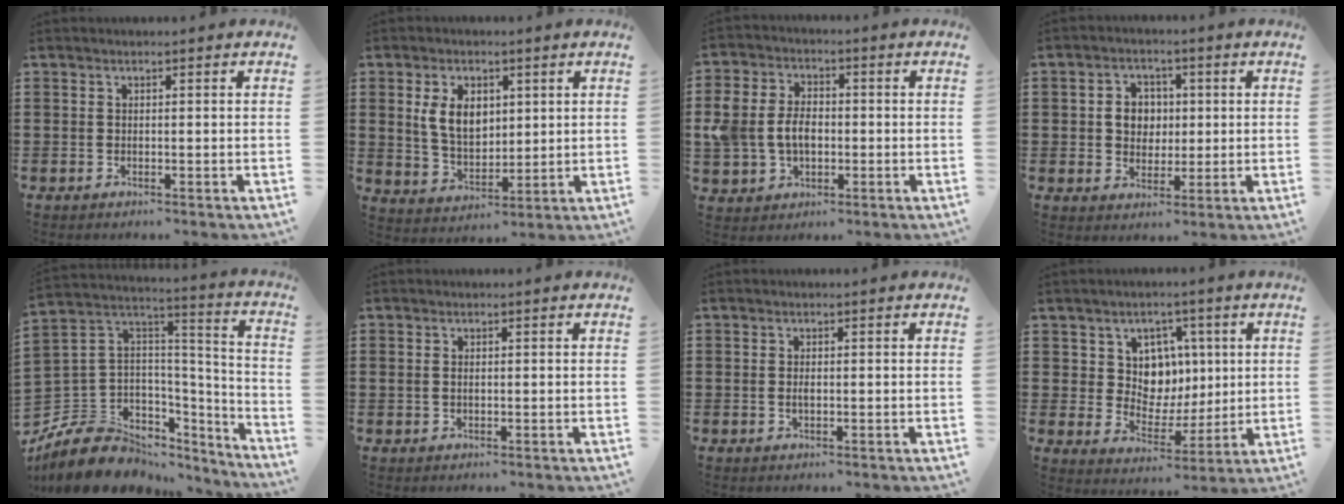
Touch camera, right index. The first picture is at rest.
{"total": 6.8, "force": [1.8, 4.4, 4.9], "torque": [-0.115, 0.006, 0.024]}
{"total": 6.5, "force": [-0.6, 4.8, 4.3], "torque": [-0.115, 0.004, -0.018]}
{"total": 4.8, "force": [0.5, 4.2, 2.2], "torque": [-0.052, 0.012, 0.002]}
{"total": 10.1, "force": [-6.7, 7.0, 2.8], "torque": [-0.082, 0.008, -0.124]}
{"total": 0.9, "force": [0.0, 0.5, 0.7], "torque": [-0.016, 0.003, 0.000]}
{"total": 1.0, "force": [-0.2, 0.4, 0.9], "torque": [-0.018, 0.000, -0.004]}
{"total": 7.7, "force": [2.9, 6.6, 2.5], "torque": [-0.070, -0.005, 0.055]}